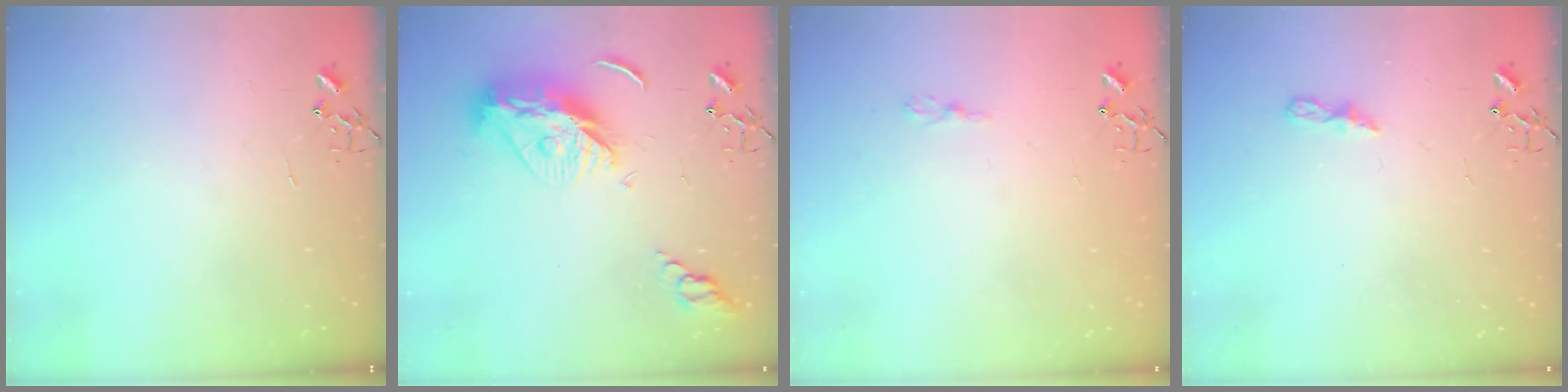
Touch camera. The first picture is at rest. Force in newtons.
{"total": 13.4, "press": 13.4, "slide": 1.2}
{"total": 3.6, "press": 3.6, "slide": 0.4}
{"total": 5.3, "press": 5.3, "slide": 0.6}